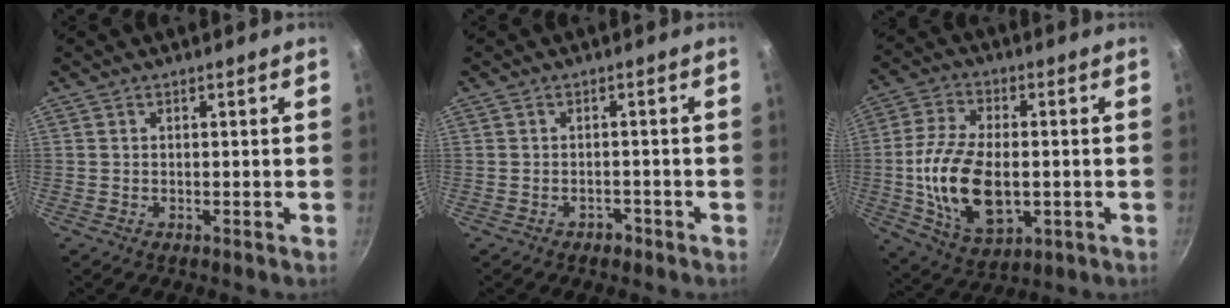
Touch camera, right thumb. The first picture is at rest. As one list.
[{"total": 1.8, "force": [-1.2, 1.2, 0.6], "torque": [0.006, 0.019, -0.010]}, {"total": 16.7, "force": [-1.8, 9.5, 13.6], "torque": [-0.246, 0.008, -0.025]}]